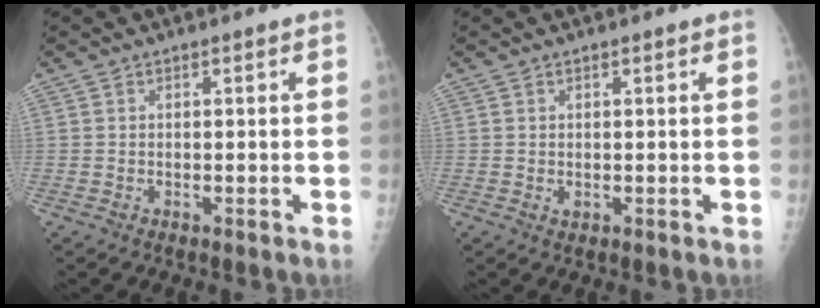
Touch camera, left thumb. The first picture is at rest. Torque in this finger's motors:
{"motor_torque": [-0.16, -0.06, 0.03, 0.01, 0.00]}